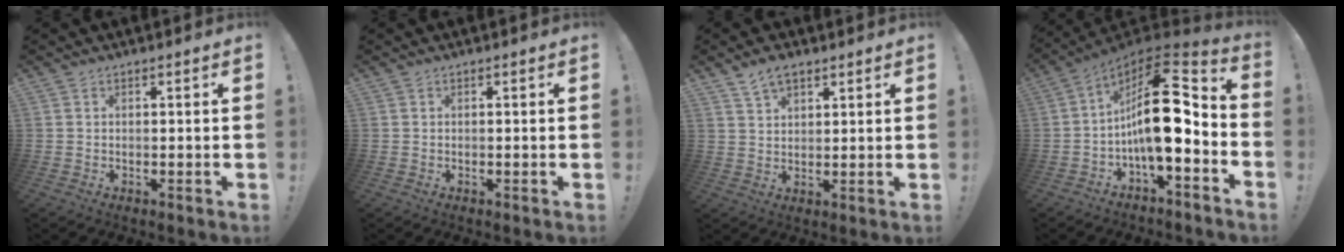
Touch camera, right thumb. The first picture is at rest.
{"total": 0.0}
{"total": 5.3, "force": [3.8, 2.8, 2.5], "torque": [-0.045, -0.015, 0.071]}
{"total": 20.0, "force": [-0.3, 8.4, 18.1], "torque": [-0.300, 0.004, -0.001]}